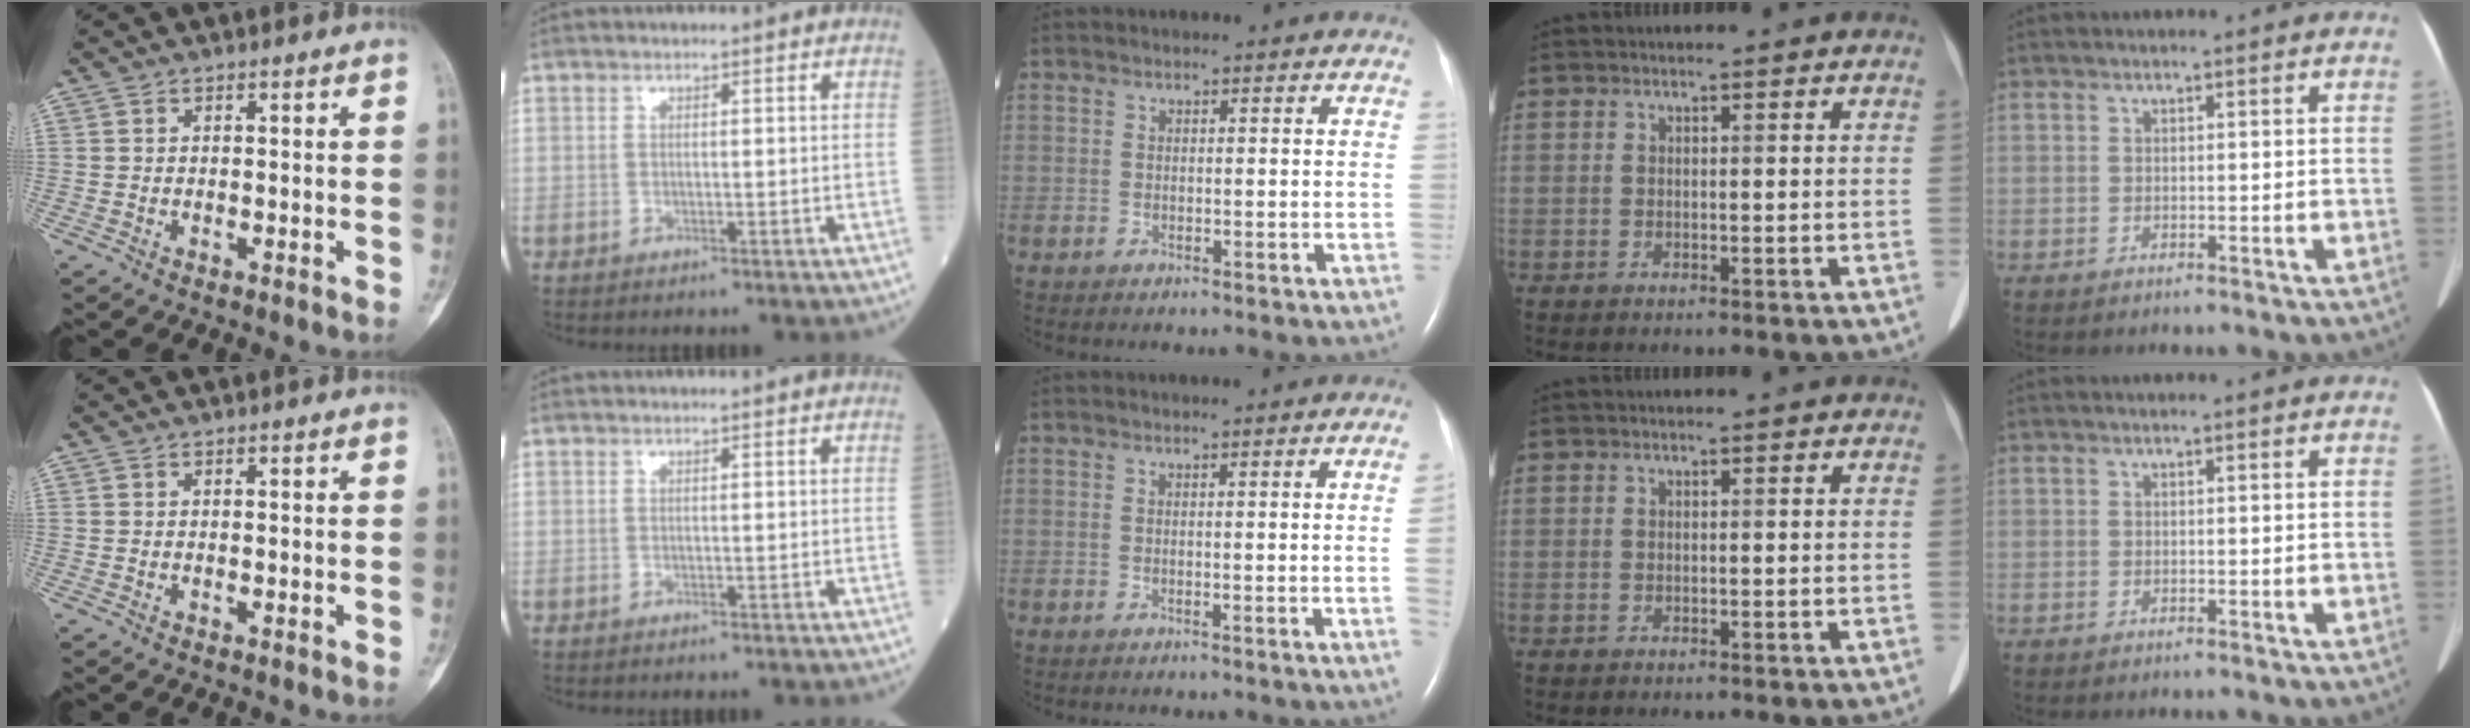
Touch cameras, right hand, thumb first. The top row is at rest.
{"middle": {"total": 1.9, "force": [-0.2, -0.9, 1.7], "torque": [-0.020, -0.001, -0.003]}}